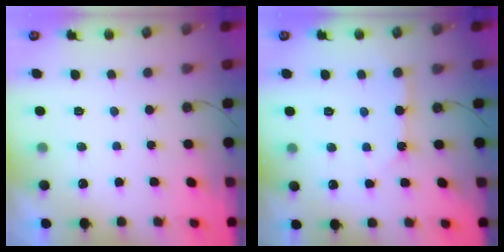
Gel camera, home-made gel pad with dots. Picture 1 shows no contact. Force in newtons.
{"total": 2.7, "press": 2.7, "slide": 0.4}